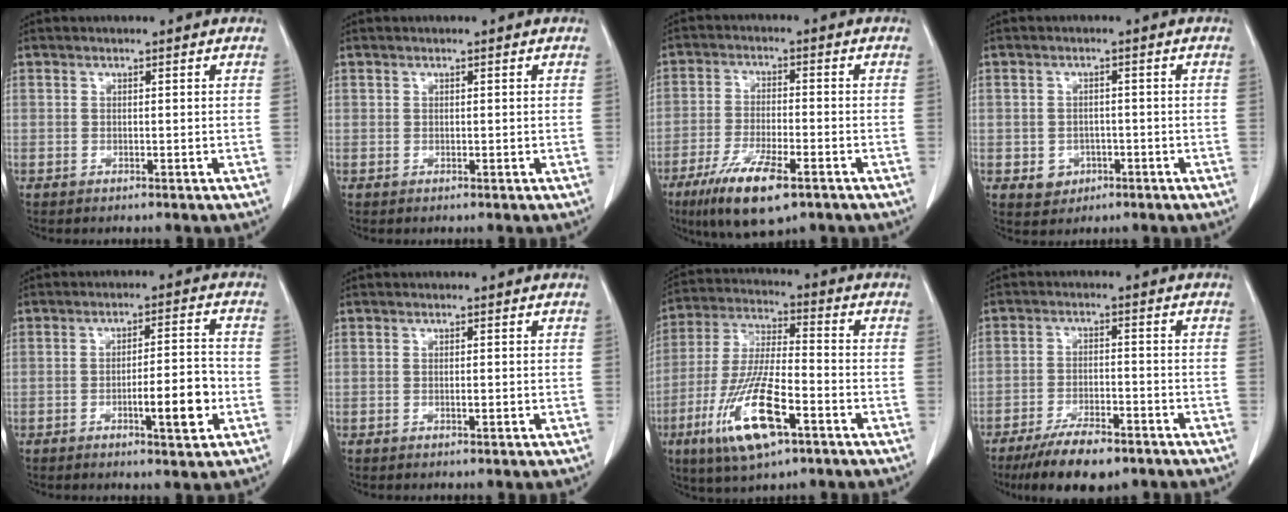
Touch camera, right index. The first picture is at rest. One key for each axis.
{"total": 0.0}
{"total": 10.7, "fx": -6.3, "fy": 2.5, "fz": 8.3, "tx": -0.156, "ty": -0.021, "tz": -0.103}
{"total": 3.3, "fx": -1.2, "fy": 3.0, "fz": 1.0, "tx": -0.010, "ty": 0.007, "tz": -0.007}
{"total": 7.4, "fx": -2.5, "fy": 1.1, "fz": 6.9, "tx": -0.103, "ty": 0.004, "tz": -0.035}
{"total": 0.8, "fx": -0.1, "fy": 0.2, "fz": 0.7, "tx": -0.014, "ty": 0.000, "tz": -0.001}
{"total": 14.7, "fx": -6.7, "fy": 3.2, "fz": 12.7, "tx": -0.264, "ty": -0.020, "tz": -0.118}
{"total": 9.5, "fx": -7.1, "fy": 2.6, "fz": 5.8, "tx": -0.097, "ty": -0.015, "tz": -0.116}